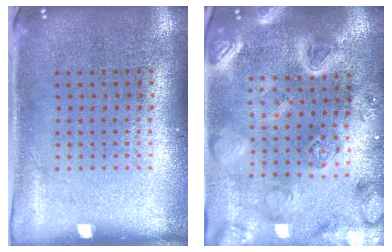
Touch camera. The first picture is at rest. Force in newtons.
{"total": 4.1, "press": 3.7, "slide": 1.9}